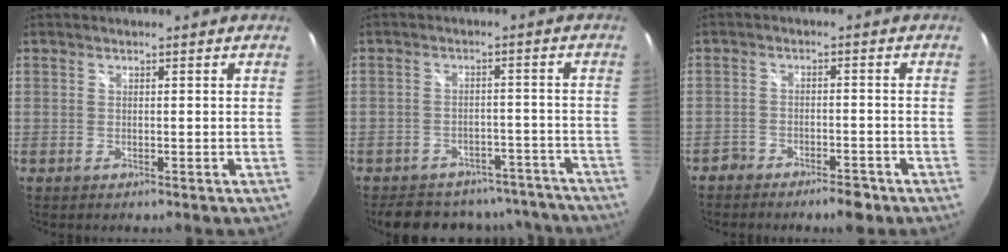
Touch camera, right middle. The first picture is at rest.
{"total": 16.9, "force": [-14.6, 6.9, 4.9], "torque": [-0.102, 0.034, -0.172]}
{"total": 5.4, "force": [-4.5, 2.1, 2.3], "torque": [-0.058, 0.007, -0.067]}